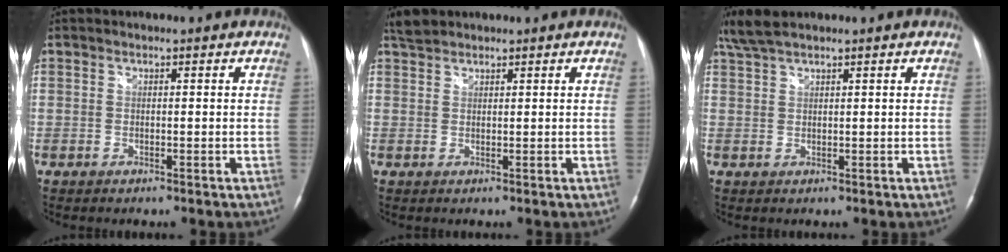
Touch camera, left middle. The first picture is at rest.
{"total": 2.3, "force": [2.2, 0.6, 0.4], "torque": [-0.016, 0.012, 0.043]}
{"total": 3.9, "force": [3.3, 0.4, 2.0], "torque": [-0.054, 0.020, 0.071]}